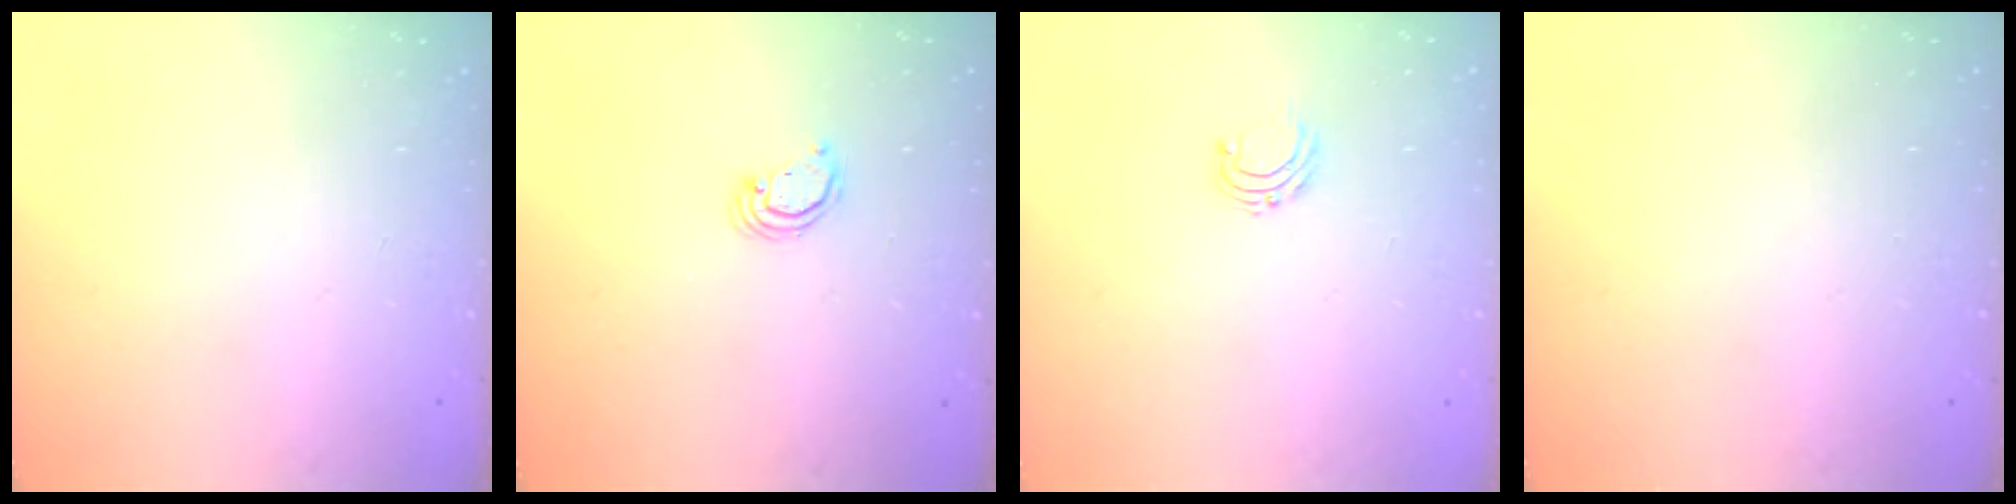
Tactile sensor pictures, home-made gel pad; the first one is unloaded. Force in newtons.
{"total": 2.3, "press": 2.3, "slide": 0.3}
{"total": 4.9, "press": 4.9, "slide": 0.5}
{"total": 0.0}